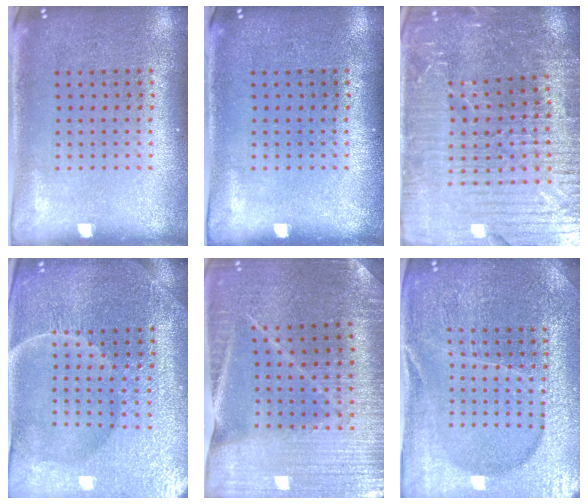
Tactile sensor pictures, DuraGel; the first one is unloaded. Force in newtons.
{"total": 0.0}
{"total": 5.2, "press": 4.9, "slide": 1.9}
{"total": 5.3, "press": 4.9, "slide": 1.8}
{"total": 3.0, "press": 3.0, "slide": 0.3}
{"total": 4.7, "press": 4.3, "slide": 1.7}